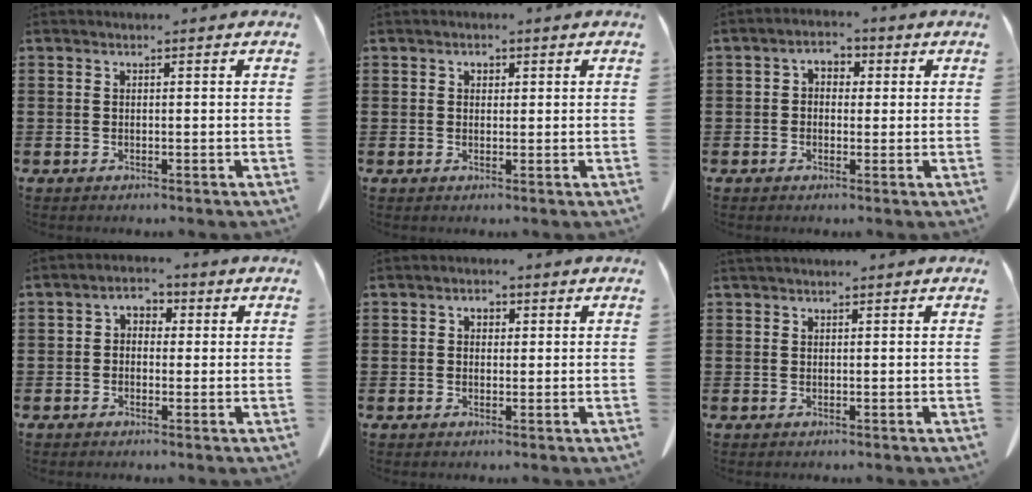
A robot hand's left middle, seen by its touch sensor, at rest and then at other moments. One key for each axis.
{"total": 1.3, "fx": 0.6, "fy": 0.9, "fz": 0.7, "tx": -0.017, "ty": 0.004, "tz": 0.012}
{"total": 2.3, "fx": 0.1, "fy": 1.7, "fz": 1.6, "tx": -0.037, "ty": 0.011, "tz": -0.004}
{"total": 2.2, "fx": -0.5, "fy": 1.7, "fz": 1.4, "tx": -0.034, "ty": 0.009, "tz": -0.014}
{"total": 1.7, "fx": 0.5, "fy": 1.2, "fz": 1.1, "tx": -0.025, "ty": 0.006, "tz": 0.007}
{"total": 0.5, "fx": 0.5, "fy": 0.0, "fz": 0.2, "tx": -0.006, "ty": -0.002, "tz": 0.011}